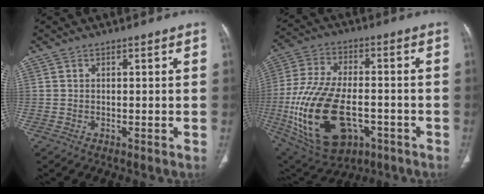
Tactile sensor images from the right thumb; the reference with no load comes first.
{"total": 23.5, "force": [-6.1, 13.3, 18.3], "torque": [-0.365, 0.006, -0.081]}